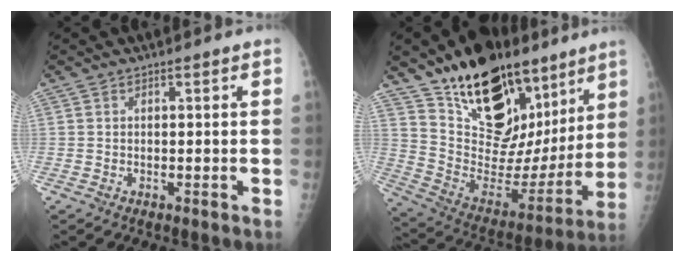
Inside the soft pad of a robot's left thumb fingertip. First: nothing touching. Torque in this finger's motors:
{"motor_torque": [2.47, 2.54, 1.20, -1.57, 0.32]}